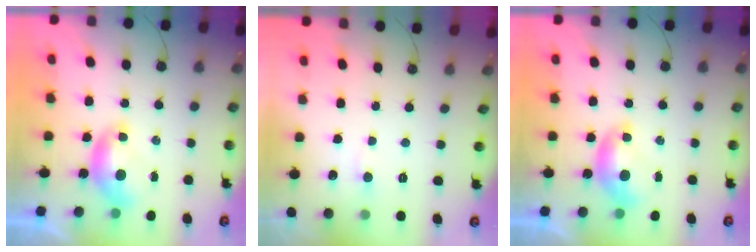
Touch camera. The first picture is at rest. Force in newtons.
{"total": 1.9, "press": 1.8, "slide": 0.4}
{"total": 0.0}